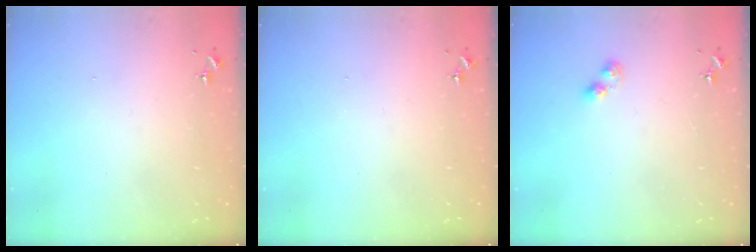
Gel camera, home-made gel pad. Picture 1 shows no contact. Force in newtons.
{"total": 0.0}
{"total": 3.6, "press": 3.6, "slide": 0.4}